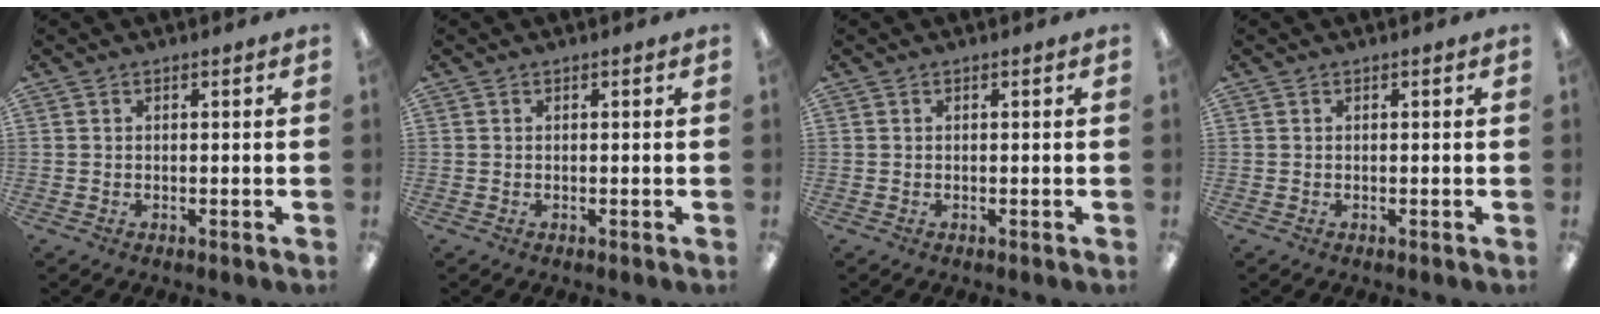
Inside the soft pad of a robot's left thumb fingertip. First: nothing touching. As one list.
[{"total": 0.0}, {"total": 0.0}, {"total": 0.0}]